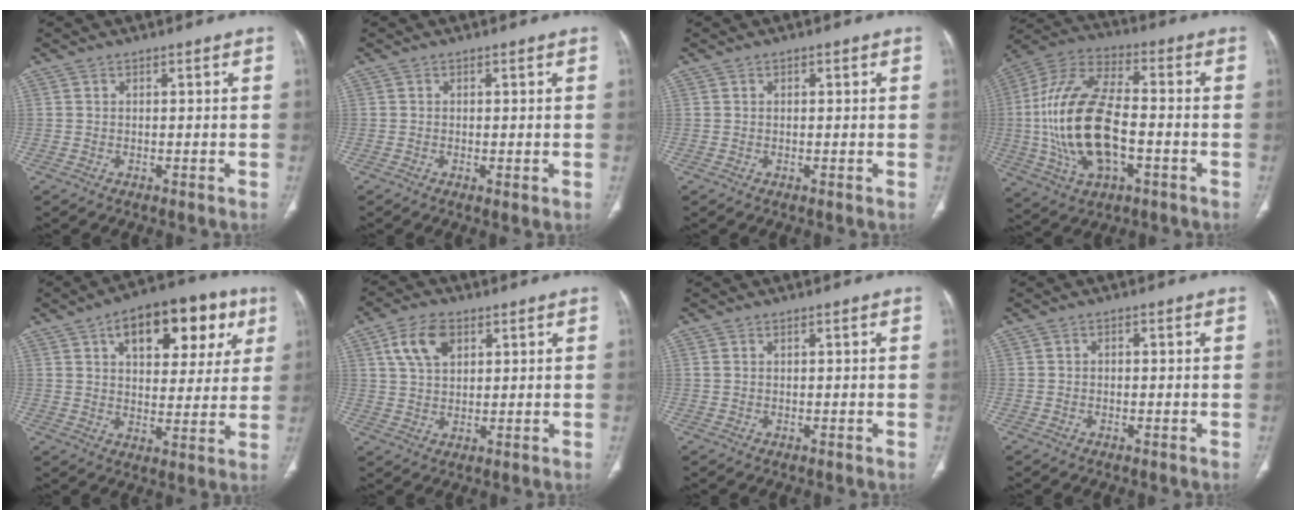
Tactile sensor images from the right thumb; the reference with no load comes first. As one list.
[{"total": 0.8, "force": [-0.1, 0.2, 0.7], "torque": [-0.014, -0.006, -0.001]}, {"total": 0.8, "force": [0.4, 0.4, 0.5], "torque": [-0.007, 0.002, 0.005]}, {"total": 21.3, "force": [-2.8, 10.5, 18.3], "torque": [-0.378, 0.021, -0.049]}, {"total": 19.2, "force": [8.4, 10.4, 13.9], "torque": [-0.147, 0.001, 0.118]}, {"total": 7.8, "force": [3.4, 4.7, 5.2], "torque": [-0.089, -0.006, 0.064]}, {"total": 0.9, "force": [0.5, 0.4, 0.6], "torque": [-0.014, 0.009, 0.015]}, {"total": 0.6, "force": [0.0, 0.5, 0.4], "torque": [-0.005, 0.004, -0.003]}]